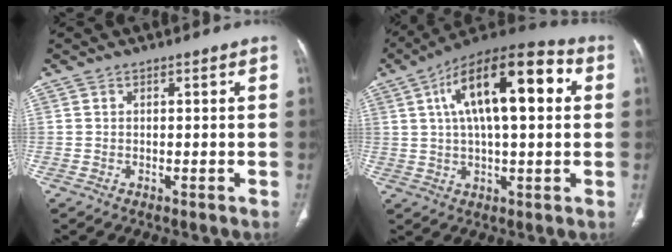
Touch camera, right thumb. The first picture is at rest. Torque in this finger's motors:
{"motor_torque": [0.03, 3.73, 2.09, 0.69, 0.52]}